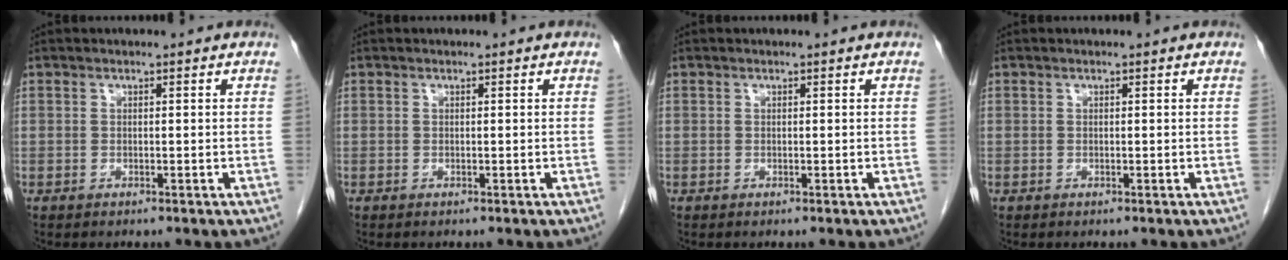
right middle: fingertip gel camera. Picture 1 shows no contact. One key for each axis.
{"total": 0.0}
{"total": 0.0}
{"total": 0.0}